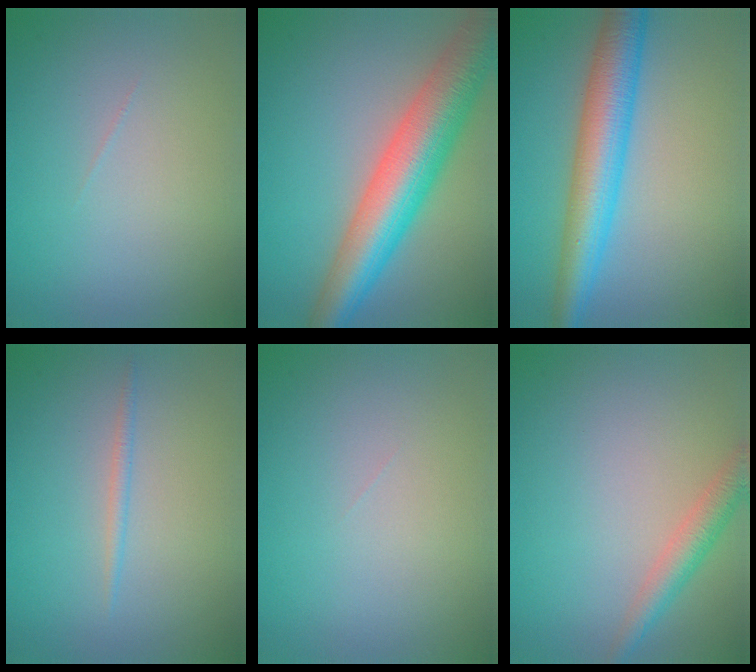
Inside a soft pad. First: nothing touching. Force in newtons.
{"total": 9.4, "press": 9.4, "slide": 0.1}
{"total": 6.7, "press": 6.7, "slide": 0.1}
{"total": 0.9, "press": 0.9, "slide": 0.1}
{"total": 0.0}
{"total": 2.6, "press": 2.6, "slide": 0.1}